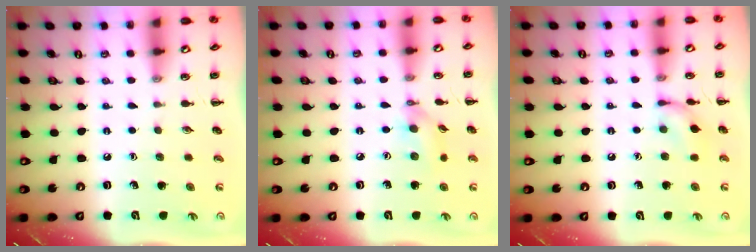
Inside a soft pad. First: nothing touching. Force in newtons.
{"total": 8.6, "press": 8.5, "slide": 1.2}
{"total": 8.4, "press": 8.3, "slide": 0.5}